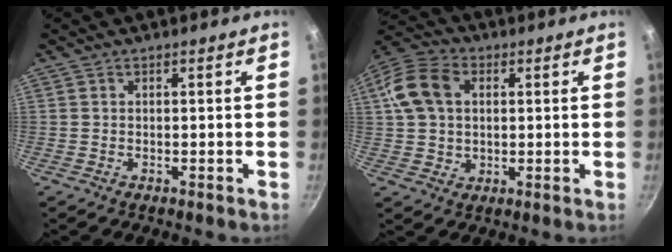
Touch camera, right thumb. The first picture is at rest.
{"total": 12.8, "force": [2.9, 9.4, 8.2], "torque": [-0.153, 0.014, 0.047]}